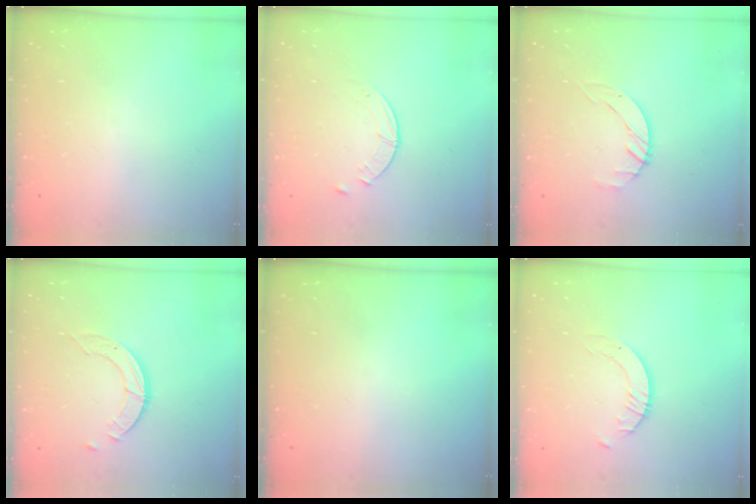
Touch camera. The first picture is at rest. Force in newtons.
{"total": 3.0, "press": 3.0, "slide": 0.4}
{"total": 2.0, "press": 2.0, "slide": 0.3}
{"total": 4.0, "press": 4.0, "slide": 0.2}
{"total": 0.0}
{"total": 2.3, "press": 2.3, "slide": 0.2}